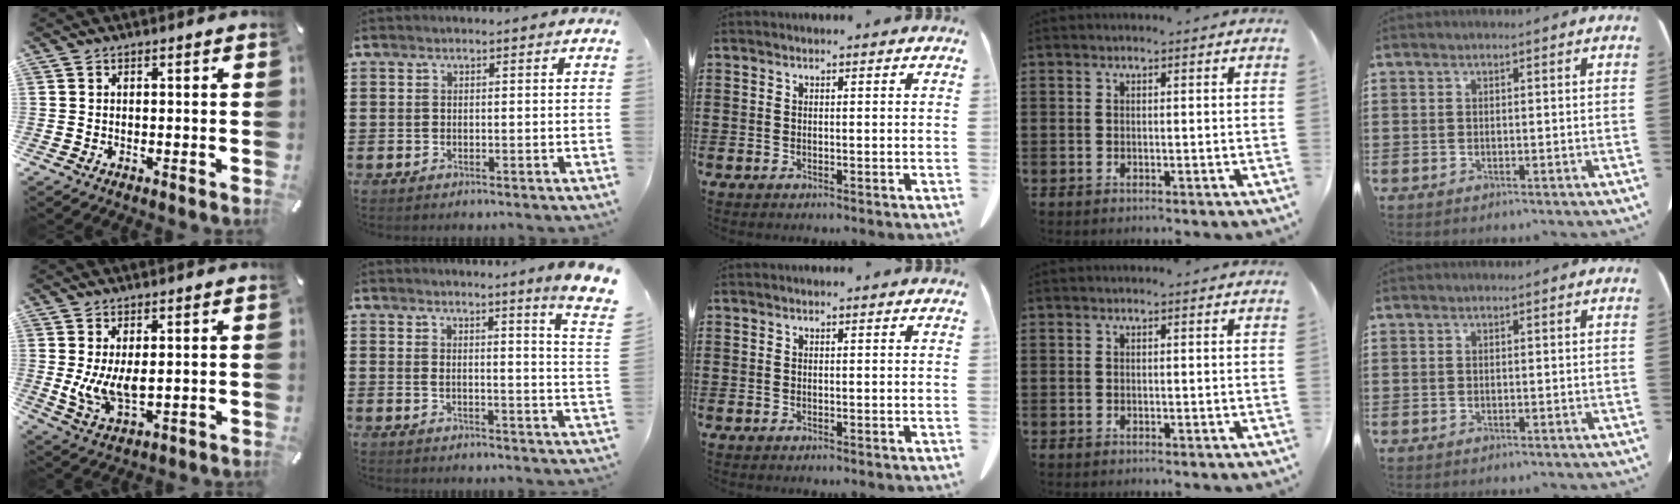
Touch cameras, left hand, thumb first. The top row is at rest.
{"thumb": {"total": 7.8, "force": [0.9, 4.2, 6.5], "torque": [-0.145, -0.012, 0.013]}, "index": {"total": 4.0, "force": [3.0, -1.2, 2.2], "torque": [-0.056, -0.028, 0.045]}}